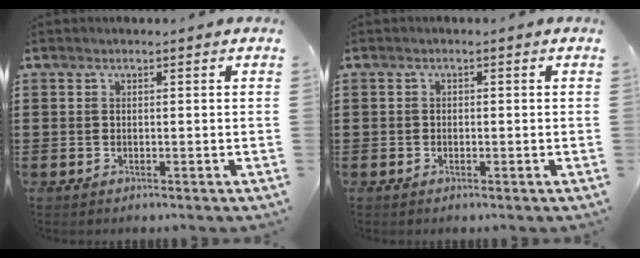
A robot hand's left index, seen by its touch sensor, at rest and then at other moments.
{"total": 0.7, "force": [-0.4, 0.5, 0.2], "torque": [-0.006, 0.001, -0.009]}